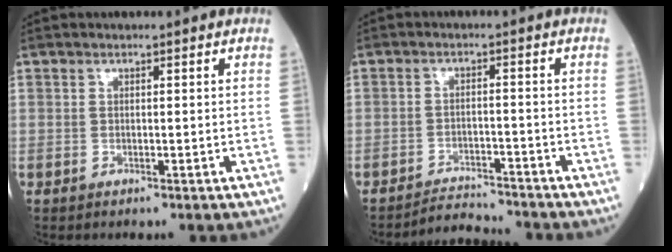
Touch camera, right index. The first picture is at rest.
{"total": 4.7, "force": [-4.7, -0.3, -0.3], "torque": [0.004, -0.004, -0.078]}